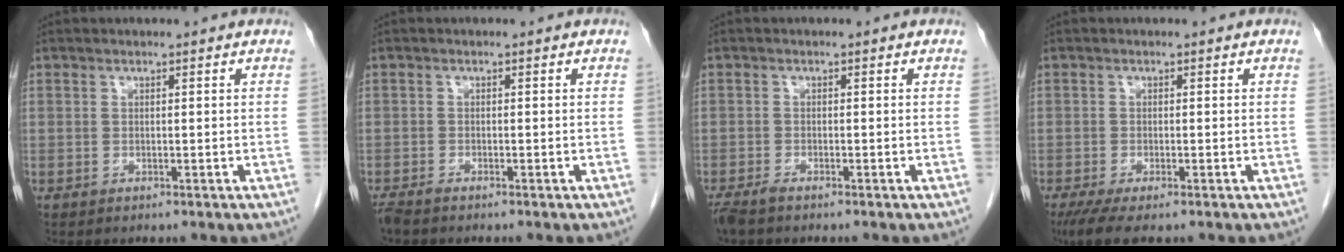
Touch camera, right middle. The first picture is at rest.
{"total": 1.6, "force": [-1.4, 0.1, 0.7], "torque": [-0.017, -0.005, -0.026]}
{"total": 2.1, "force": [-1.8, 0.3, 1.1], "torque": [-0.025, -0.006, -0.034]}
{"total": 4.3, "force": [-2.8, 0.9, 3.1], "torque": [-0.056, -0.014, -0.046]}